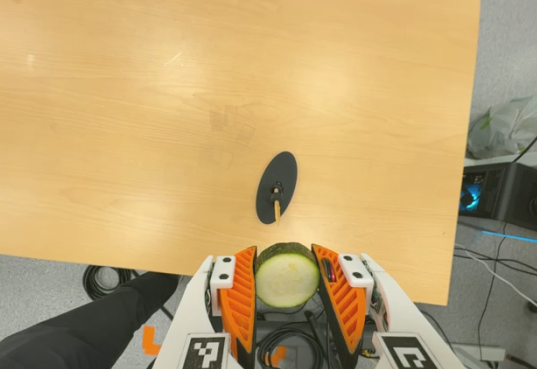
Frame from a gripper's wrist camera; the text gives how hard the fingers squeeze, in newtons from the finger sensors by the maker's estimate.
{"total": 13.6, "left": 13.4, "right": 13.8}